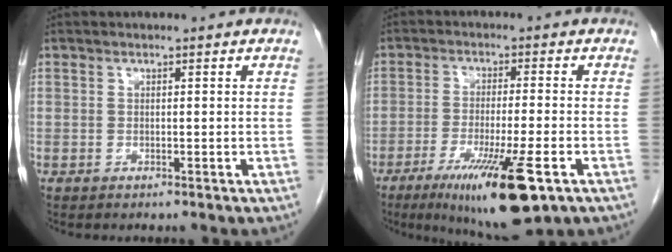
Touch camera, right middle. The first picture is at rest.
{"total": 13.1, "force": [-6.8, 1.1, 11.2], "torque": [-0.184, -0.037, -0.103]}